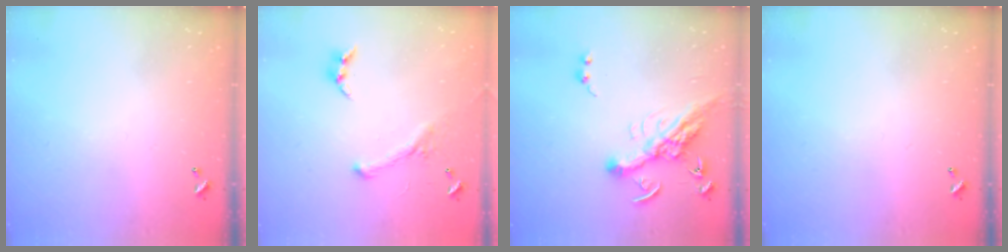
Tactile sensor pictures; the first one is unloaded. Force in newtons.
{"total": 1.4, "press": 0.6, "slide": 1.2}
{"total": 12.8, "press": 12.6, "slide": 2.1}
{"total": 0.0}